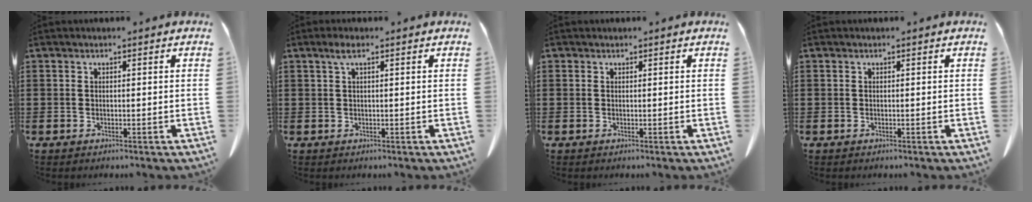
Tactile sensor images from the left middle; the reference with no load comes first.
{"total": 1.6, "force": [0.6, 0.3, 1.5], "torque": [-0.031, 0.004, 0.010]}
{"total": 0.0}
{"total": 0.0}